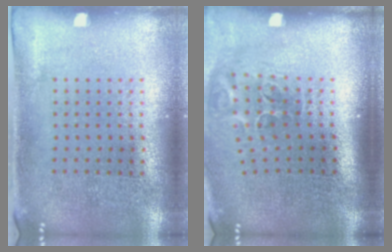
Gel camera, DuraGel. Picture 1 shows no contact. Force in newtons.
{"total": 1.9, "press": 1.1, "slide": 1.5}